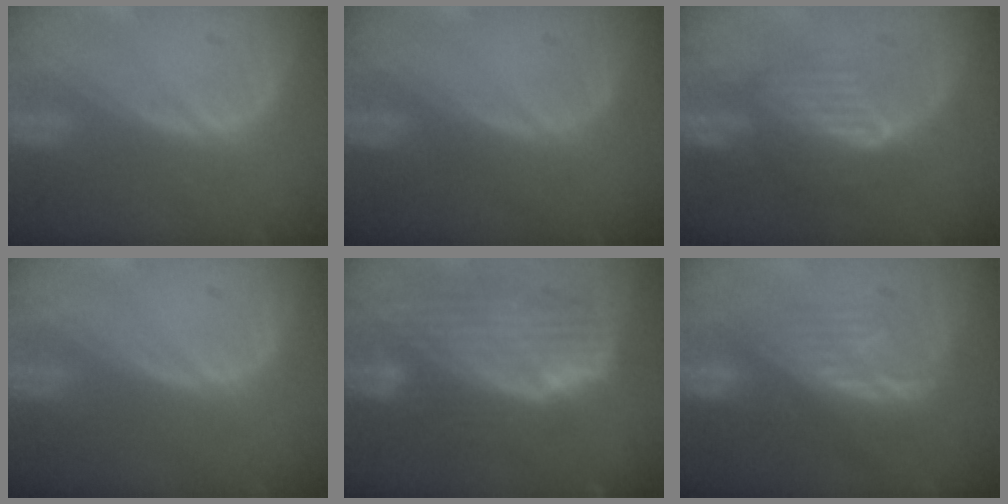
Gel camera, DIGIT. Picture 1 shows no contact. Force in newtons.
{"total": 0.0}
{"total": 8.0, "press": 7.3, "slide": 3.3}
{"total": 0.0}
{"total": 10.1, "press": 8.9, "slide": 4.6}
{"total": 8.3, "press": 7.3, "slide": 3.8}